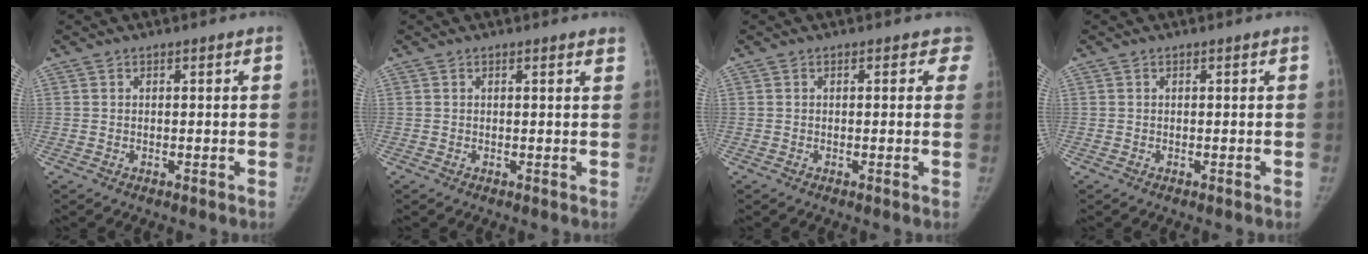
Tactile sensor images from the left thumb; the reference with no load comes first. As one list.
[{"total": 1.2, "force": [1.0, 0.1, 0.6], "torque": [-0.005, -0.002, 0.009]}, {"total": 2.1, "force": [1.2, 1.3, 1.1], "torque": [0.017, -0.001, 0.001]}, {"total": 0.0}]